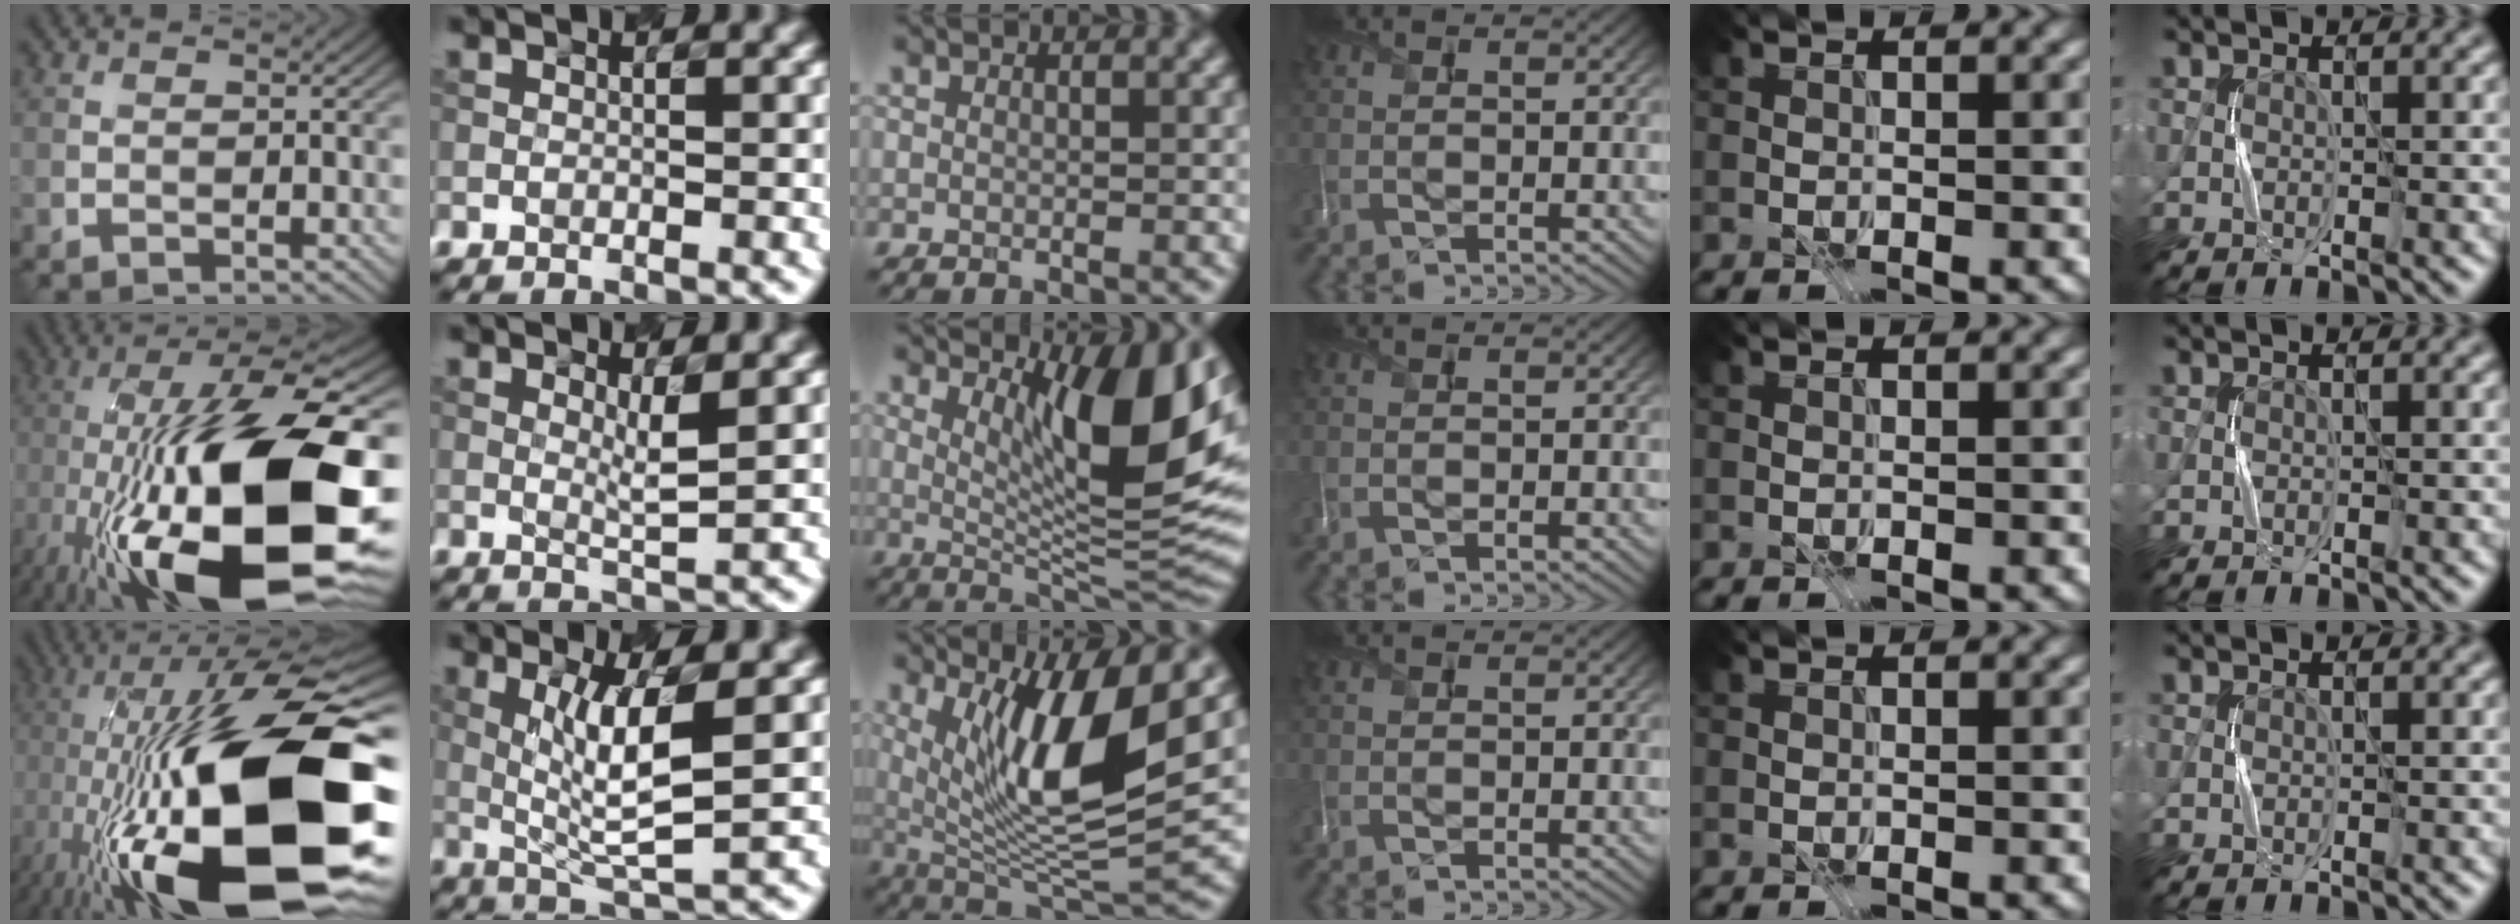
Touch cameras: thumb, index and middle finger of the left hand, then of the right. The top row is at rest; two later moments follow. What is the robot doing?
{"motion": "press", "object": "grip strengthener"}